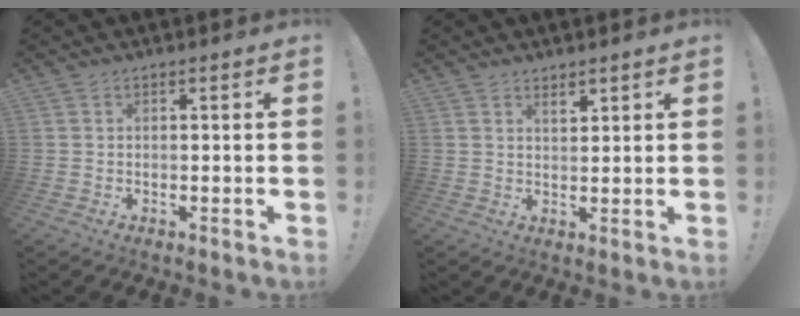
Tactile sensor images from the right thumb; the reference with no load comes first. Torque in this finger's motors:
{"motor_torque": [-0.12, 0.24, 0.07, 0.39, -0.03]}